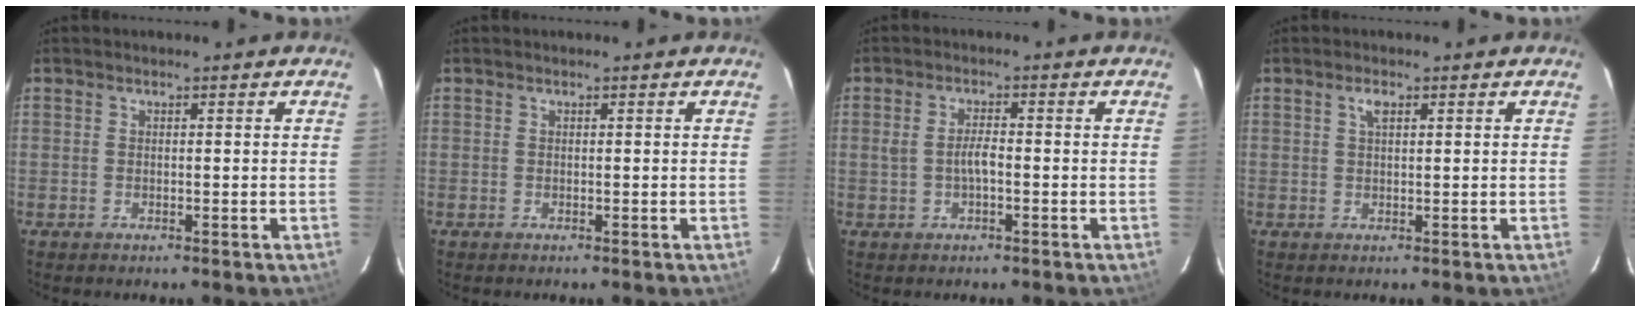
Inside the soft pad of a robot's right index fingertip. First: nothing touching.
{"total": 0.0}
{"total": 2.9, "force": [-0.6, 1.0, 2.7], "torque": [-0.054, 0.004, -0.009]}
{"total": 1.8, "force": [0.8, 0.7, 1.4], "torque": [-0.027, 0.005, 0.015]}